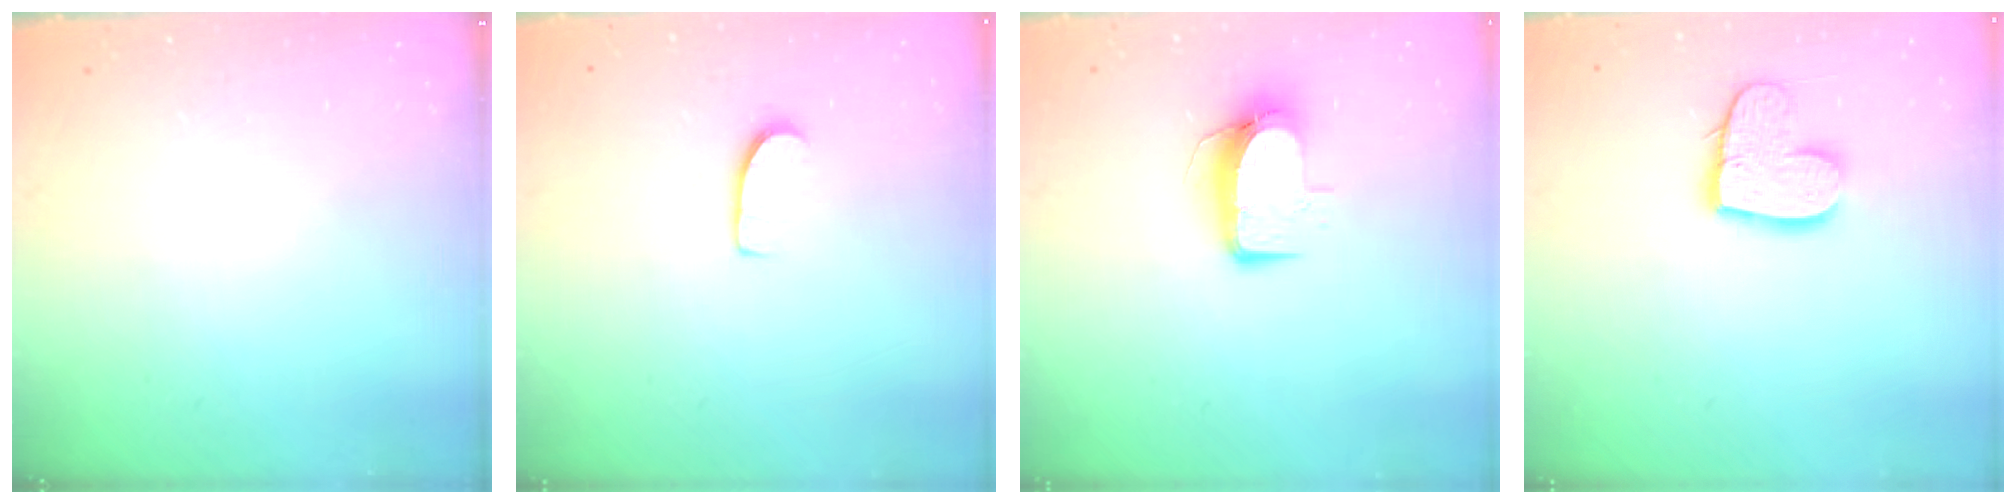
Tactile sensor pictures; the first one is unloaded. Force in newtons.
{"total": 6.7, "press": 6.7, "slide": 0.3}
{"total": 9.1, "press": 9.1, "slide": 0.9}
{"total": 12.6, "press": 12.5, "slide": 1.0}